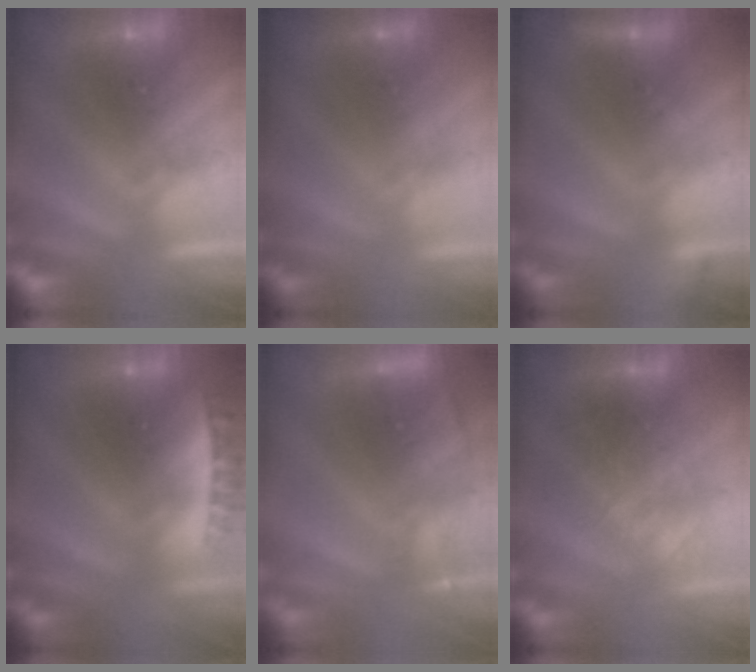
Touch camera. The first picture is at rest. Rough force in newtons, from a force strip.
{"total": 1.5}
{"total": 2.7}
{"total": 2.7}
{"total": 2.9}
{"total": 2.4}